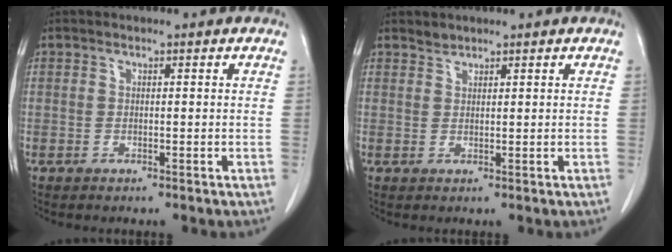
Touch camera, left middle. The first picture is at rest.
{"total": 1.0, "force": [1.0, 0.1, -0.1], "torque": [0.000, -0.003, 0.019]}